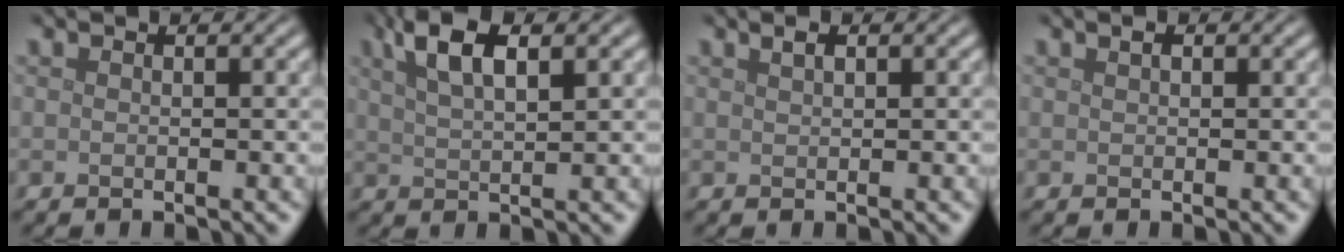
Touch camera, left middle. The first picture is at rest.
{"total": 4.9, "force": [2.6, 1.6, 3.9], "torque": [-0.072, 0.010, 0.046]}
{"total": 1.0, "force": [0.7, 0.3, 0.6], "torque": [-0.013, 0.003, 0.013]}
{"total": 0.6, "force": [0.4, 0.2, 0.3], "torque": [-0.007, 0.003, 0.006]}